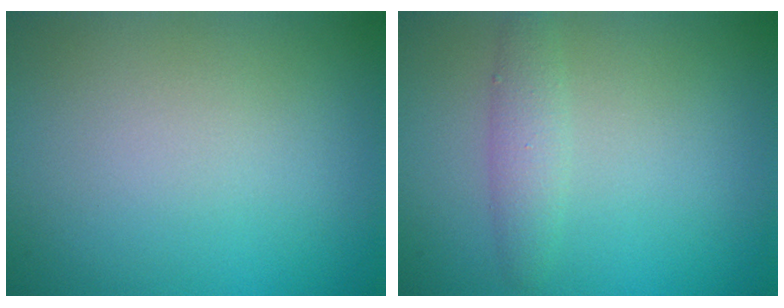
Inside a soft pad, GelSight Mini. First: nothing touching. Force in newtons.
{"total": 1.9, "press": 1.9, "slide": 0.1}